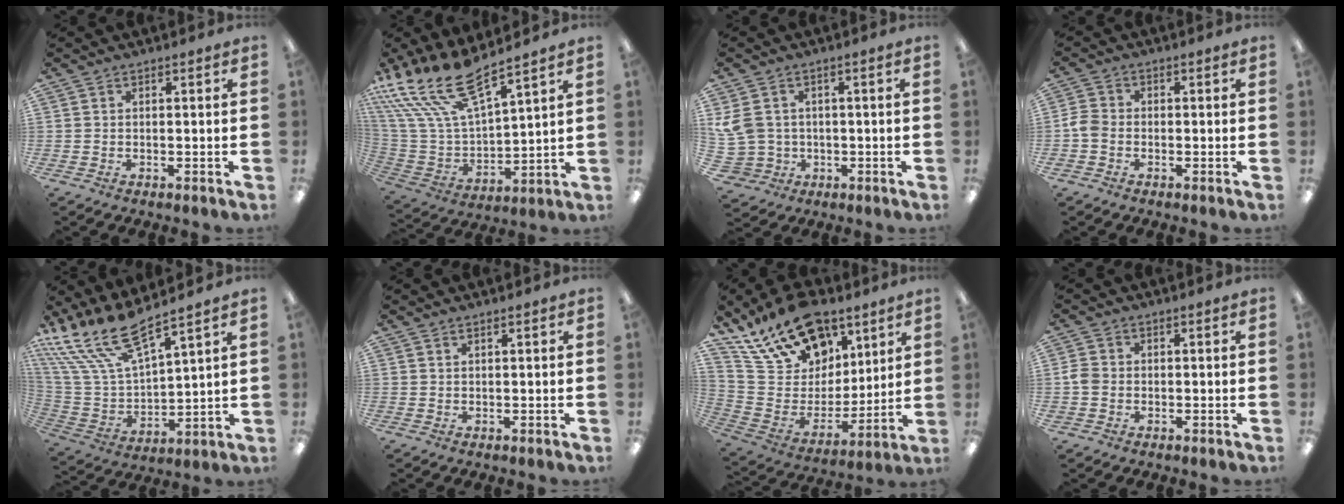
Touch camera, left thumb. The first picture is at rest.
{"total": 18.2, "force": [13.8, 5.4, 10.7], "torque": [-0.269, -0.091, 0.248]}
{"total": 7.2, "force": [1.0, 6.6, 2.6], "torque": [-0.081, 0.003, 0.022]}
{"total": 3.2, "force": [-1.1, 2.4, 1.8], "torque": [-0.036, 0.007, -0.021]}
{"total": 17.3, "force": [13.1, 5.1, 10.1], "torque": [-0.258, -0.086, 0.236]}
{"total": 0.7, "force": [0.5, 0.1, 0.4], "torque": [-0.009, 0.001, 0.009]}
{"total": 21.3, "force": [14.9, 12.3, 9.0], "torque": [-0.163, -0.087, 0.273]}
{"total": 2.8, "force": [-0.4, 2.4, 1.3], "torque": [-0.024, 0.006, -0.008]}